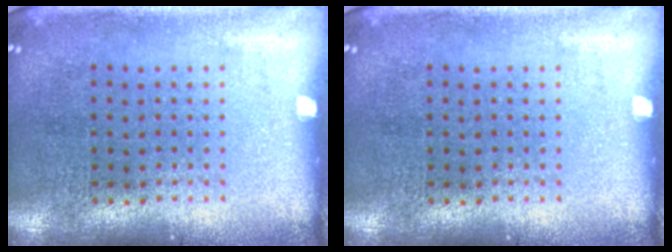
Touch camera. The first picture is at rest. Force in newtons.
{"total": 0.0}